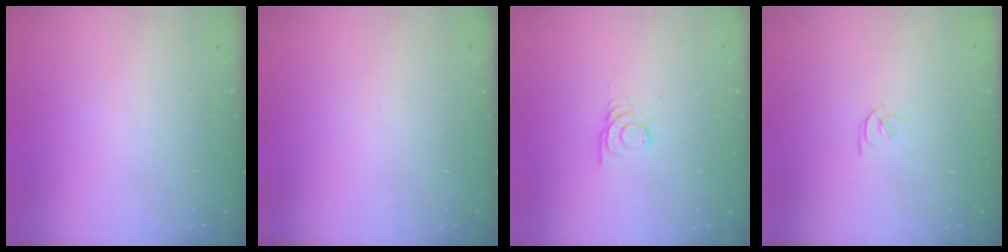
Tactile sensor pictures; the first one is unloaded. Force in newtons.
{"total": 0.0}
{"total": 2.4, "press": 2.4, "slide": 0.1}
{"total": 1.7, "press": 1.6, "slide": 0.6}